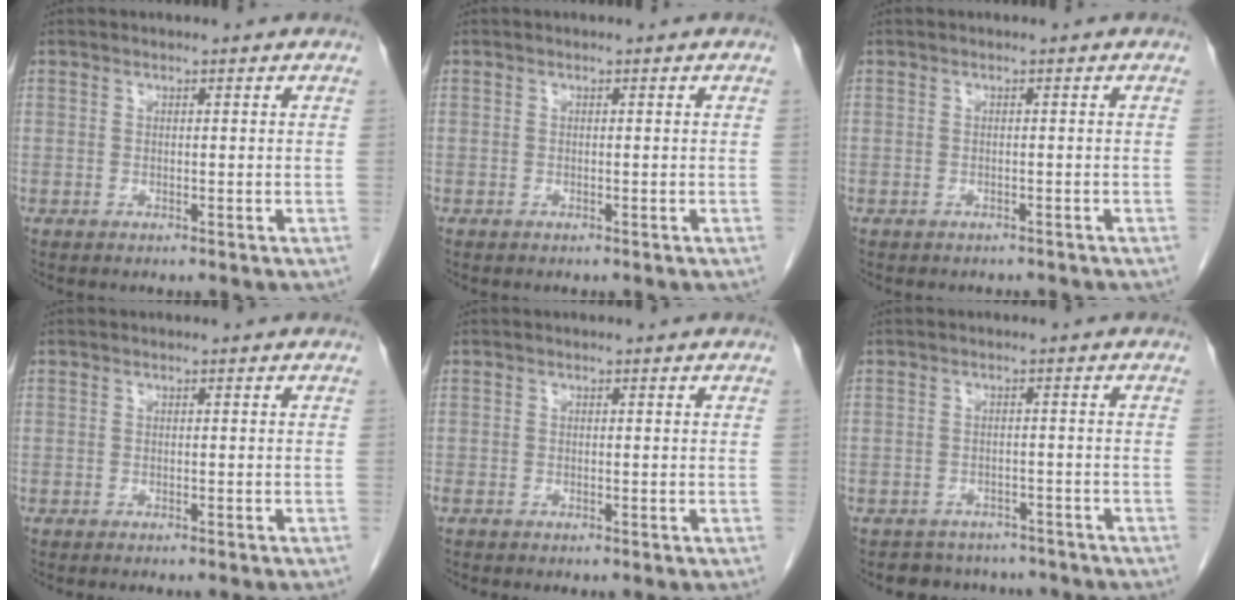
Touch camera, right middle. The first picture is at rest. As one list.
[{"total": 0.0}, {"total": 2.6, "force": [-2.4, 1.0, 0.5], "torque": [-0.013, -0.003, -0.029]}, {"total": 2.3, "force": [-2.0, 0.0, 1.1], "torque": [-0.016, -0.001, -0.023]}, {"total": 0.6, "force": [-0.5, 0.2, 0.2], "torque": [-0.009, -0.002, -0.011]}, {"total": 6.8, "force": [-6.1, 3.0, 0.3], "torque": [0.002, 0.015, -0.072]}]